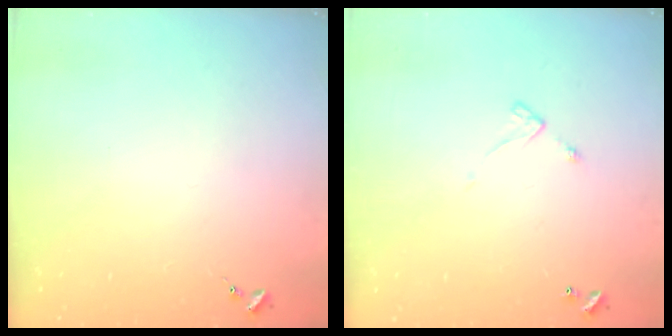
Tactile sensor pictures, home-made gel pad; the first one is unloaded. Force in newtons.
{"total": 5.7, "press": 5.7, "slide": 0.5}